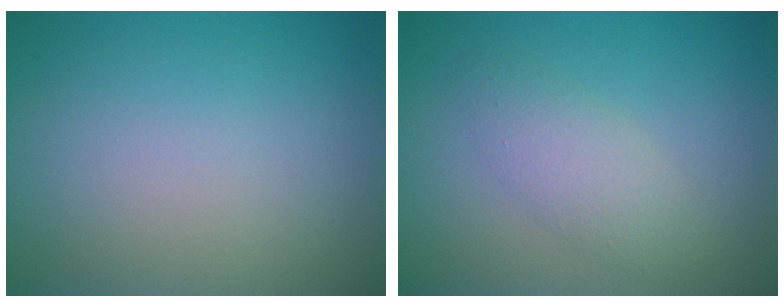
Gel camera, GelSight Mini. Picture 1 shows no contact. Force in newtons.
{"total": 2.7, "press": 2.7, "slide": 0.2}